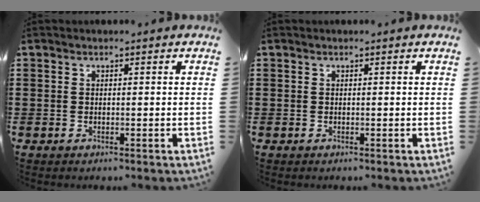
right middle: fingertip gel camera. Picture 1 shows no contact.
{"total": 0.0}